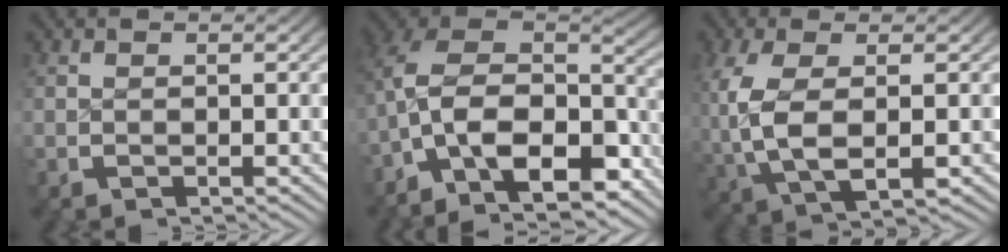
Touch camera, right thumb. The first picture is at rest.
{"total": 15.9, "force": [-3.4, 11.1, 10.8], "torque": [-0.247, -0.059, -0.043]}
{"total": 7.1, "force": [0.0, 3.9, 6.0], "torque": [-0.157, -0.018, 0.020]}